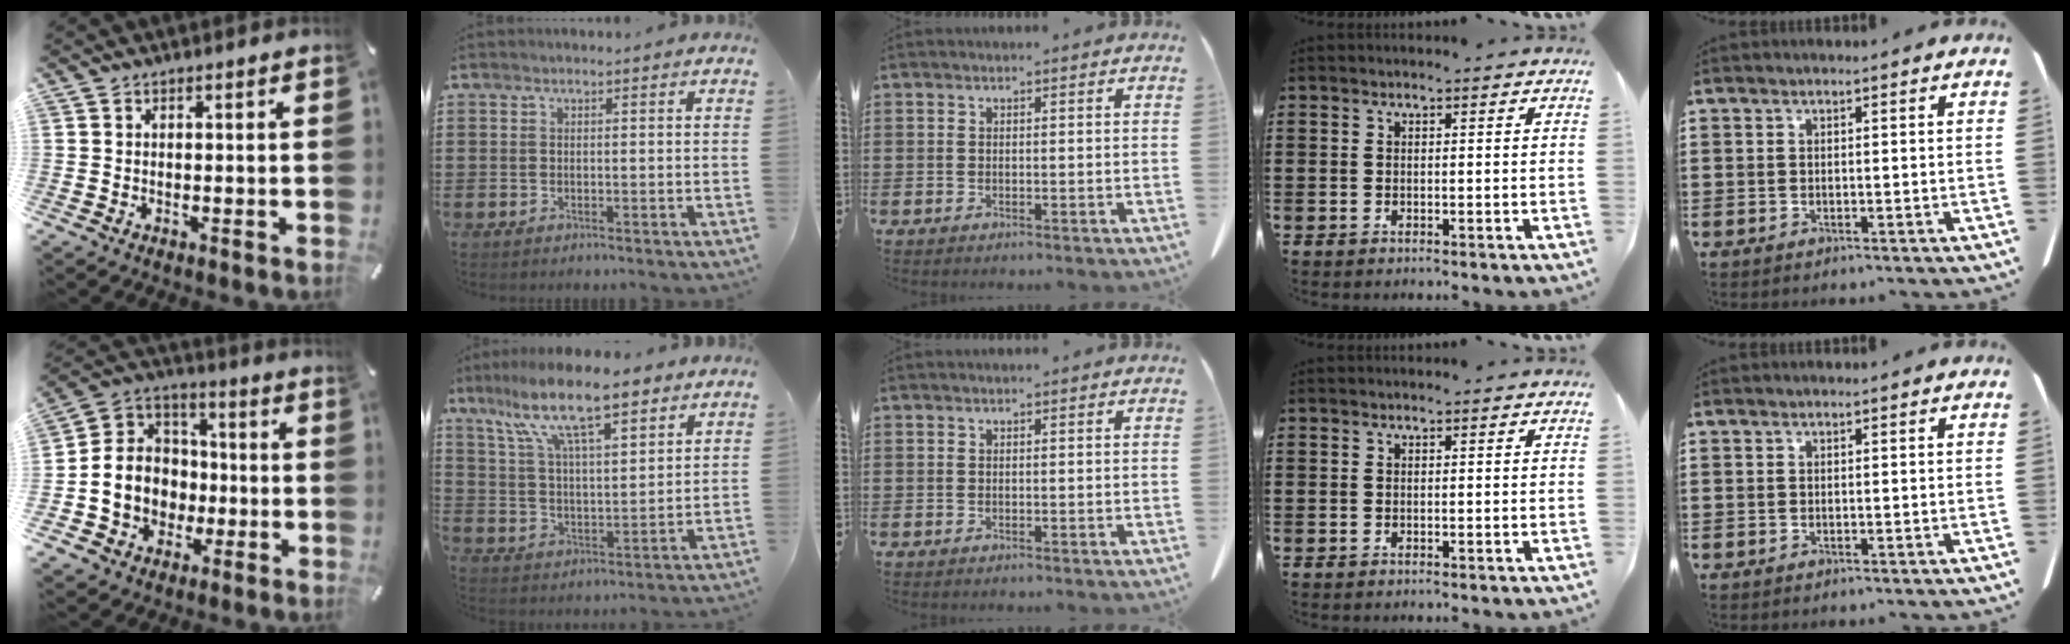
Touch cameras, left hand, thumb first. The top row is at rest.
{"thumb": {"total": 12.1, "force": [-3.4, 11.2, 3.1], "torque": [-0.082, 0.015, -0.055]}, "index": {"total": 12.6, "force": [9.1, 2.8, 8.4], "torque": [-0.176, -0.020, 0.156]}}